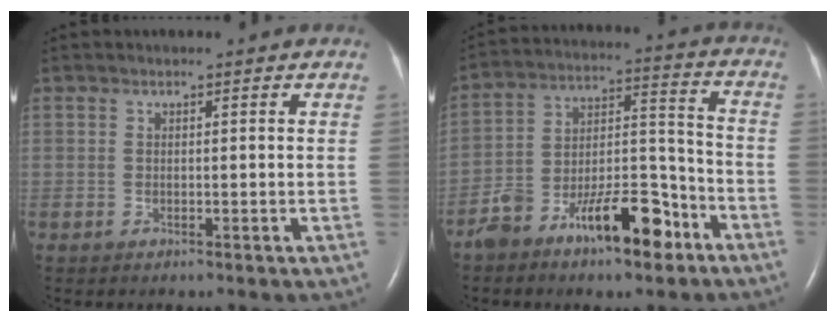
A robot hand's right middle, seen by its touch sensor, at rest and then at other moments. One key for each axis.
{"total": 13.3, "fx": -8.4, "fy": 4.6, "fz": 9.2, "tx": -0.157, "ty": 0.027, "tz": -0.140}